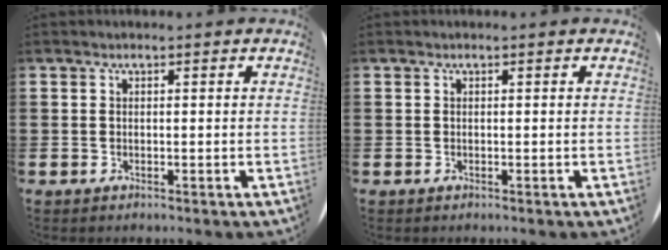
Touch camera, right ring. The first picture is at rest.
{"total": 0.0}